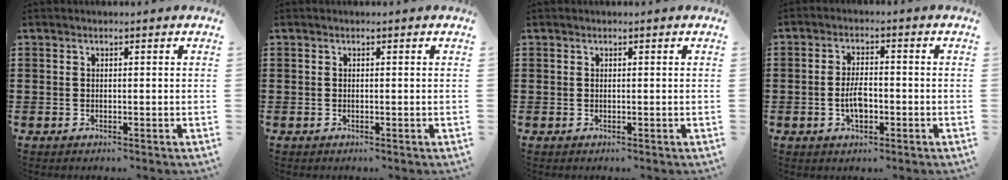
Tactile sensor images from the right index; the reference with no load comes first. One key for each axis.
{"total": 0.0}
{"total": 0.0}
{"total": 4.3, "fx": -1.1, "fy": 1.9, "fz": 3.7, "tx": -0.082, "ty": -0.003, "tz": -0.023}